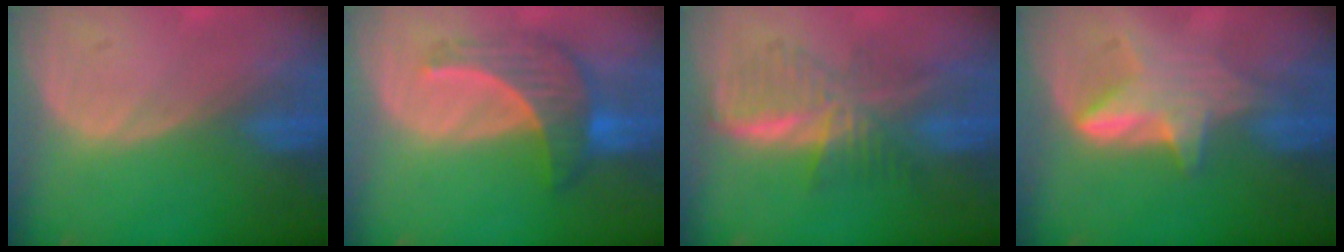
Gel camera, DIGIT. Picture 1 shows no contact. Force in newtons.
{"total": 7.3, "press": 6.8, "slide": 2.5}
{"total": 6.6, "press": 6.6, "slide": 0.0}
{"total": 6.1, "press": 5.8, "slide": 2.1}